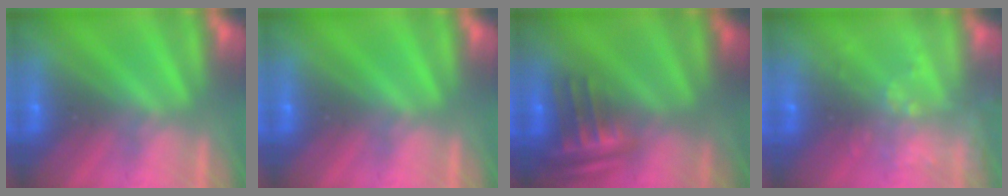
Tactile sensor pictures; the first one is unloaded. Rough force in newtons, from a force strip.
{"total": 0.0}
{"total": 8.6}
{"total": 6.9}